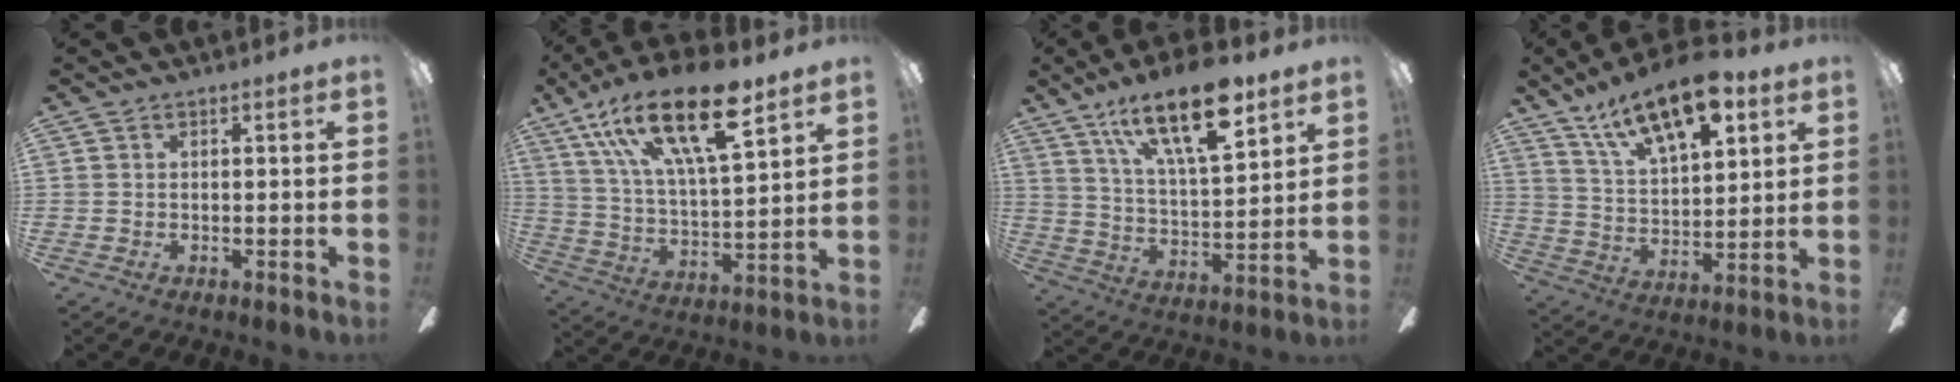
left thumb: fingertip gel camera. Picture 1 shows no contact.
{"total": 23.7, "force": [14.0, 8.7, 17.0], "torque": [-0.313, -0.060, 0.232]}
{"total": 20.3, "force": [12.8, 7.1, 14.1], "torque": [-0.239, -0.055, 0.212]}
{"total": 17.6, "force": [11.5, 7.2, 11.1], "torque": [-0.184, -0.053, 0.197]}